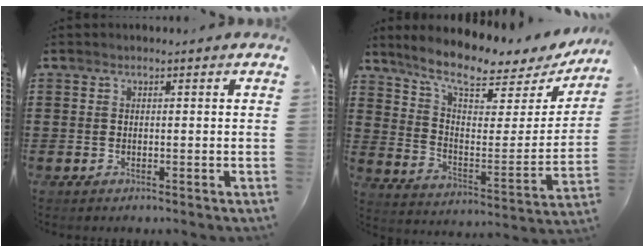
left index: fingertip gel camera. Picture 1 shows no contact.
{"total": 7.7, "force": [6.2, 1.5, 4.3], "torque": [-0.105, -0.045, 0.102]}